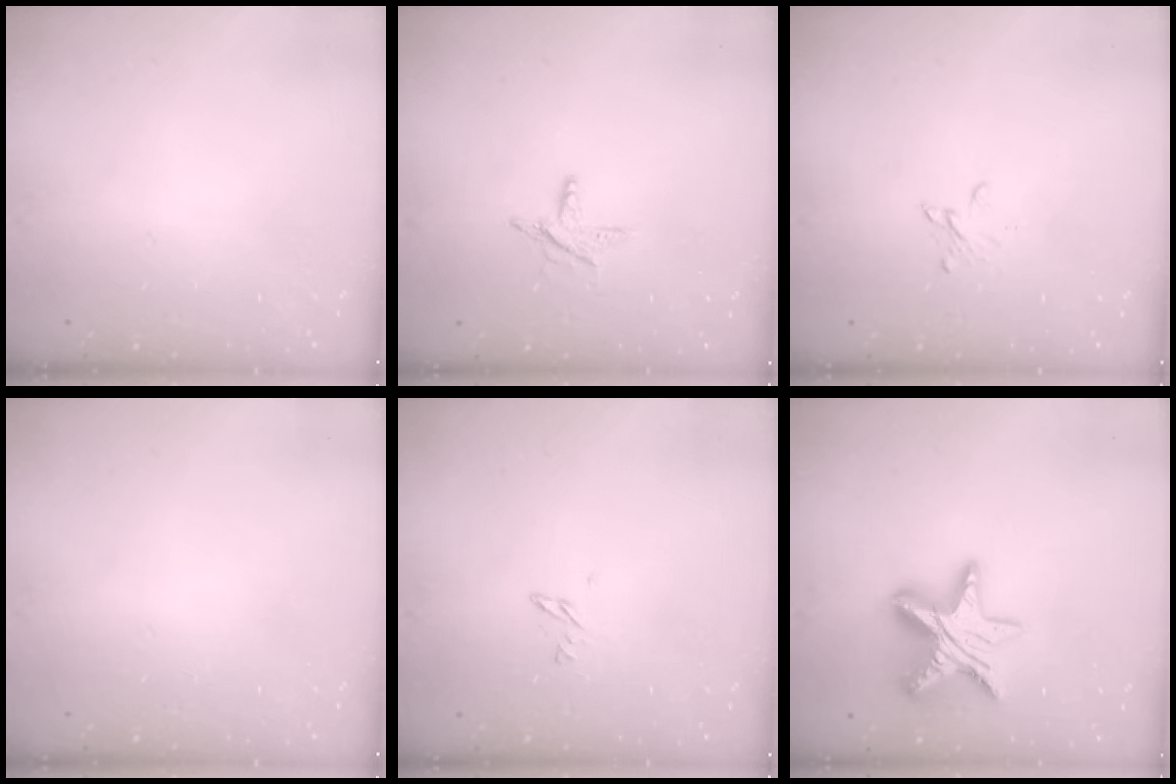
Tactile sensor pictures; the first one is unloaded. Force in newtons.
{"total": 5.7, "press": 5.7, "slide": 0.4}
{"total": 3.0, "press": 3.0, "slide": 0.3}
{"total": 0.0}
{"total": 4.3, "press": 4.3, "slide": 0.4}
{"total": 15.0, "press": 14.9, "slide": 1.2}